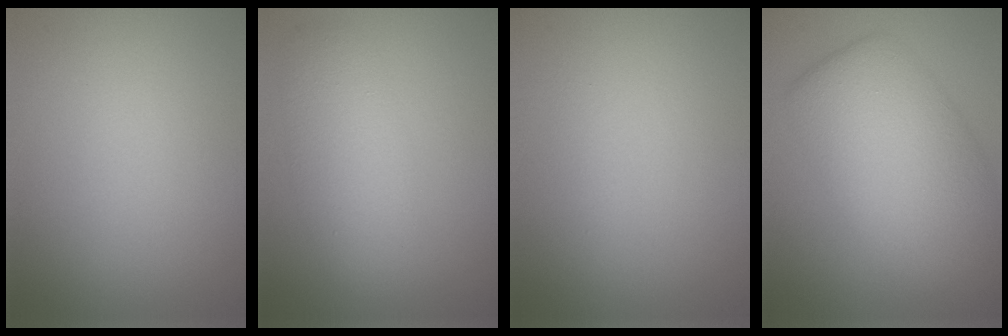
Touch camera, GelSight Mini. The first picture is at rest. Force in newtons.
{"total": 4.1, "press": 4.1, "slide": 0.1}
{"total": 0.6, "press": 0.6, "slide": 0.0}
{"total": 8.8, "press": 8.8, "slide": 0.4}